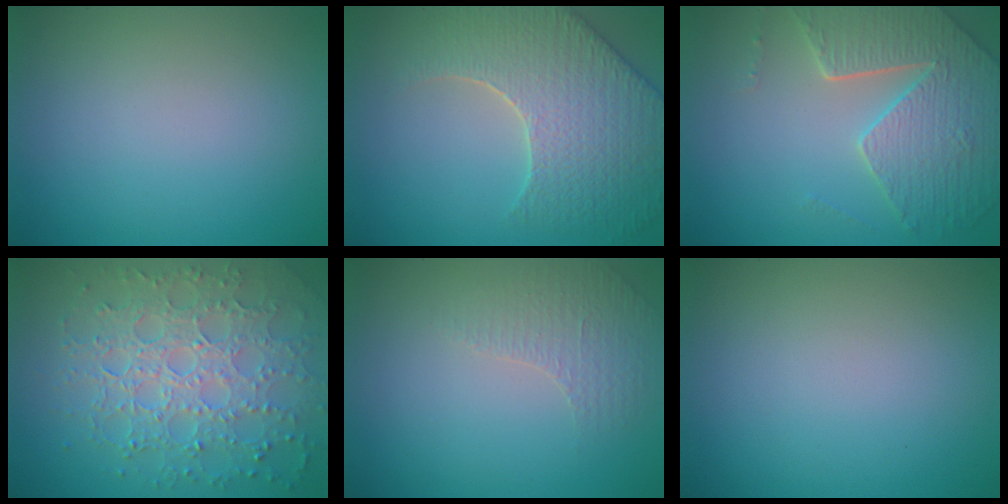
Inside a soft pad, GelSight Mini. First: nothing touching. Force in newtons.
{"total": 7.1, "press": 5.9, "slide": 4.0}
{"total": 6.1, "press": 5.0, "slide": 3.4}
{"total": 7.7, "press": 5.7, "slide": 5.2}
{"total": 1.3, "press": 0.9, "slide": 0.9}
{"total": 0.0}